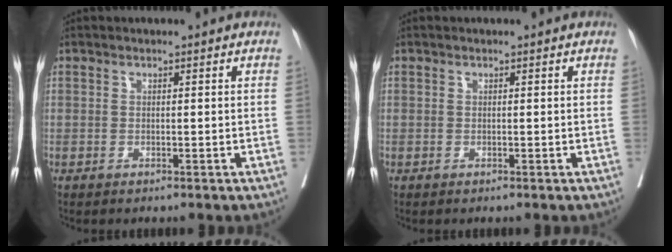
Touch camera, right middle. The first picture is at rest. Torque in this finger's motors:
{"motor_torque": [0.00, 0.00, 0.00, 0.00]}